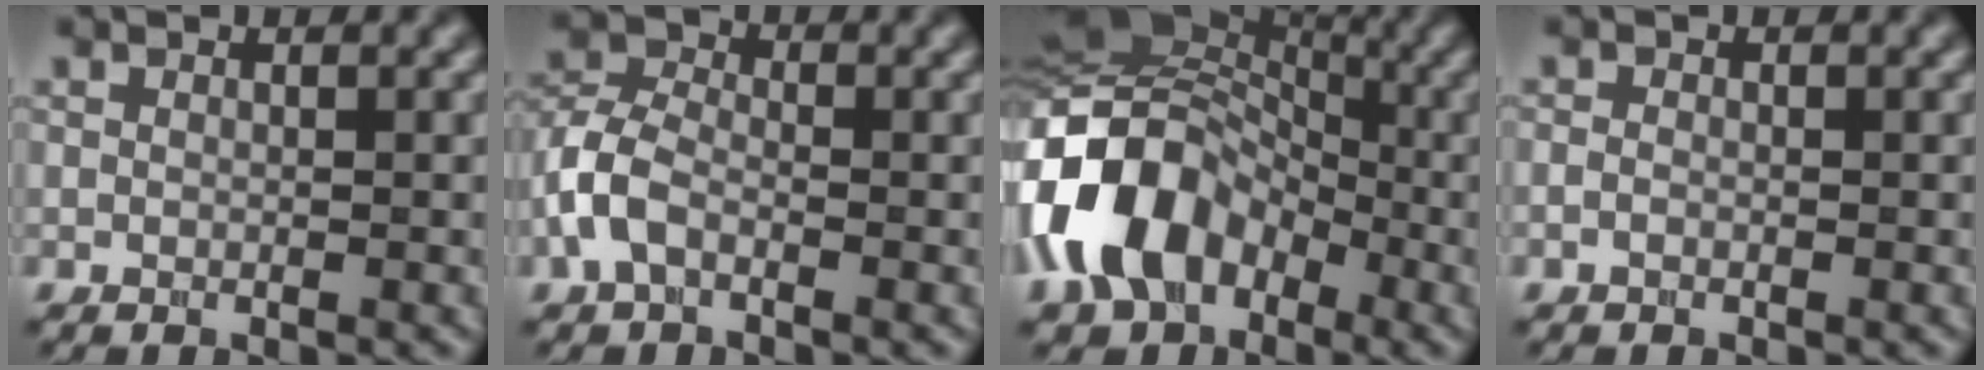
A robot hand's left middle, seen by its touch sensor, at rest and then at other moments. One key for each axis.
{"total": 4.0, "fx": -1.7, "fy": 2.4, "fz": 2.7, "tx": -0.064, "ty": 0.011, "tz": -0.047}
{"total": 11.9, "fx": -4.0, "fy": 8.2, "fz": 7.6, "tx": -0.148, "ty": 0.019, "tz": -0.097}
{"total": 0.7, "fx": -0.4, "fy": 0.4, "fz": 0.4, "tx": -0.009, "ty": -0.001, "tz": -0.009}